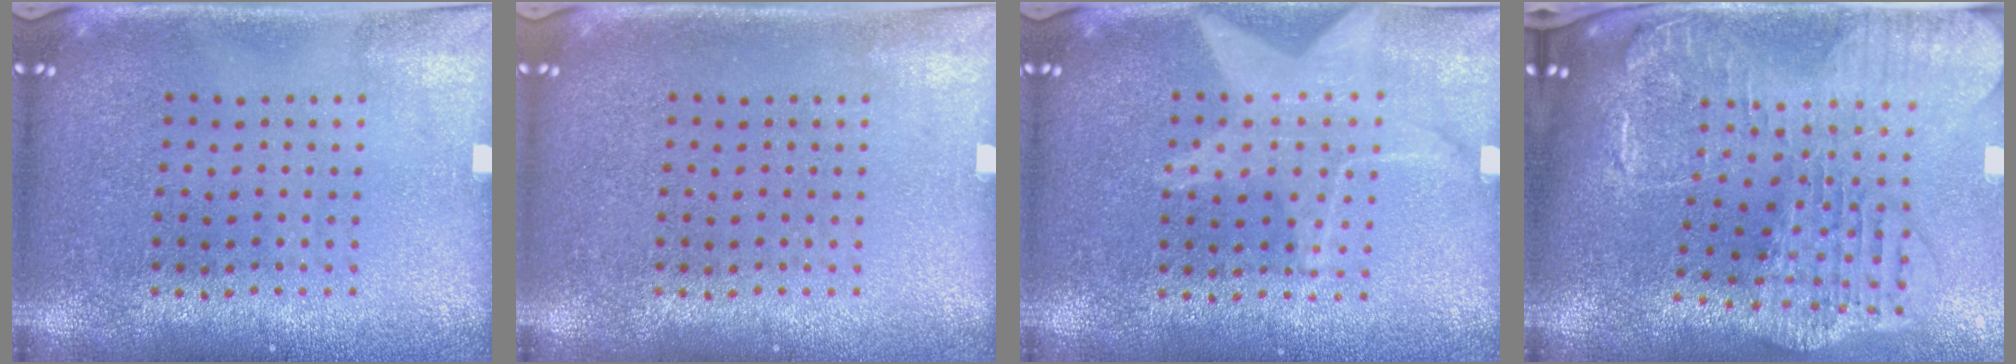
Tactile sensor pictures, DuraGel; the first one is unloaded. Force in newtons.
{"total": 0.0}
{"total": 1.3, "press": 1.3, "slide": 0.1}
{"total": 2.9, "press": 2.5, "slide": 1.5}